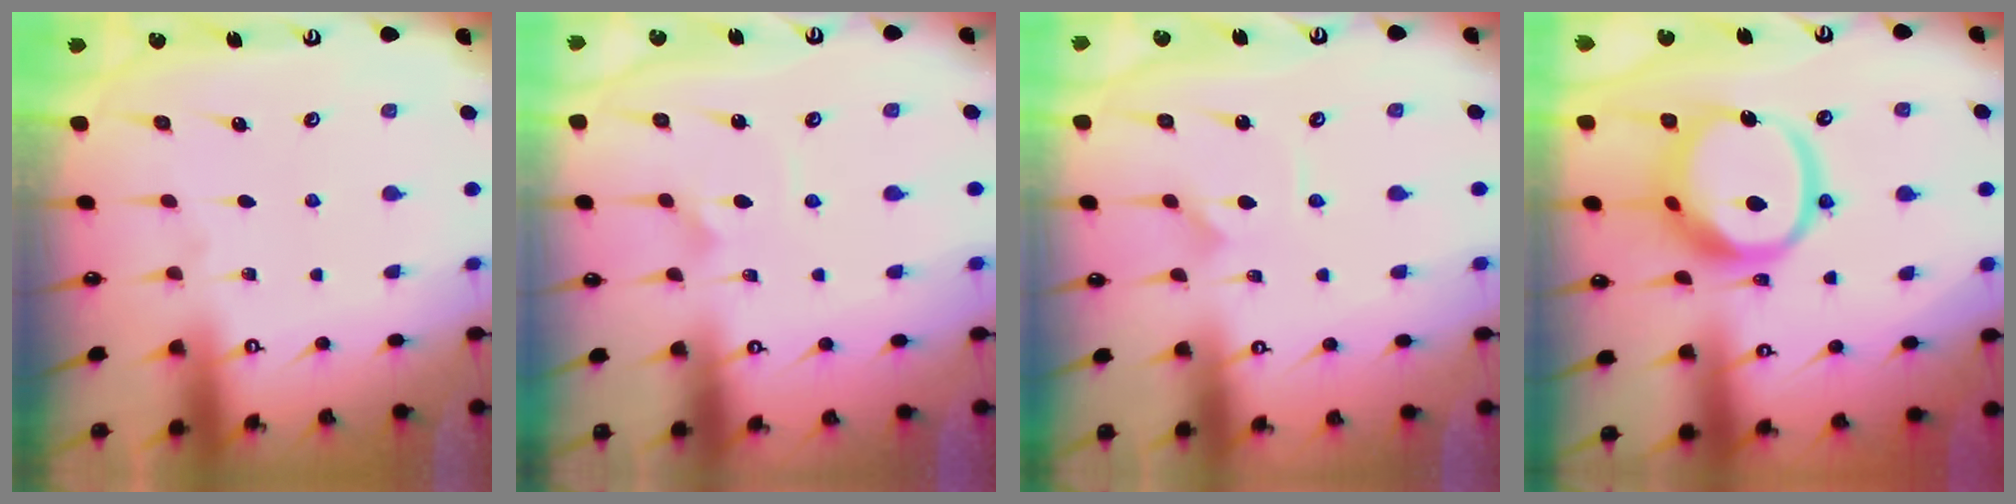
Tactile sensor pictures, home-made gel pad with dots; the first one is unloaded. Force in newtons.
{"total": 2.4, "press": 2.4, "slide": 0.2}
{"total": 1.4, "press": 1.4, "slide": 0.2}
{"total": 15.4, "press": 15.3, "slide": 1.8}